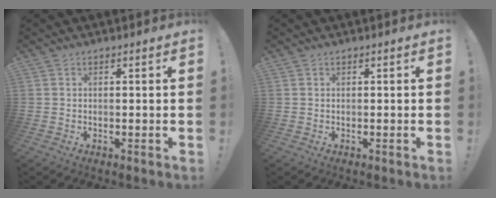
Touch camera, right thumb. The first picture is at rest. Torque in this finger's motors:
{"motor_torque": [-0.06, -0.06, 0.15, -0.06, 0.07]}